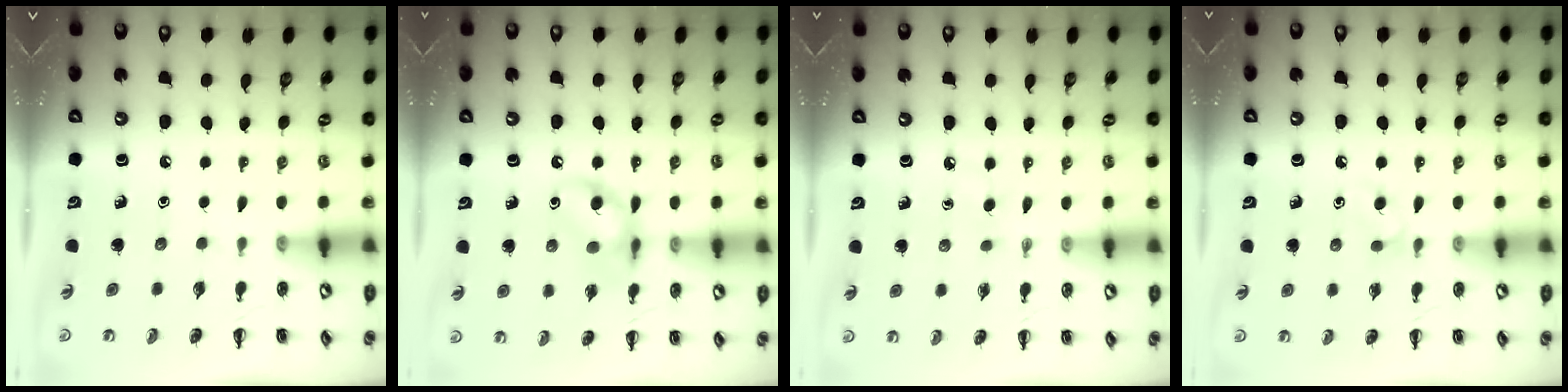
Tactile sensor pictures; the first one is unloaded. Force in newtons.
{"total": 12.5, "press": 12.3, "slide": 2.1}
{"total": 2.4, "press": 2.2, "slide": 1.0}
{"total": 4.3, "press": 4.0, "slide": 1.5}